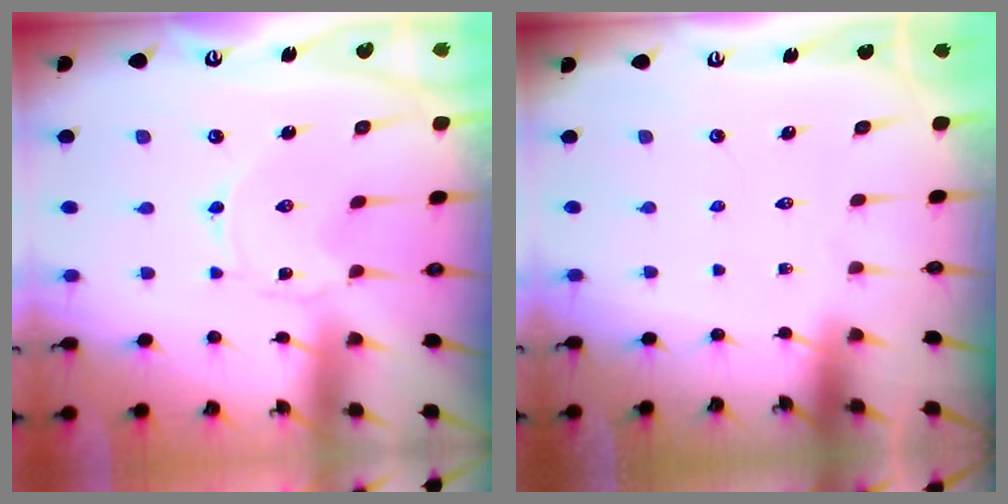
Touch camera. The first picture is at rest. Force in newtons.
{"total": 0.0}